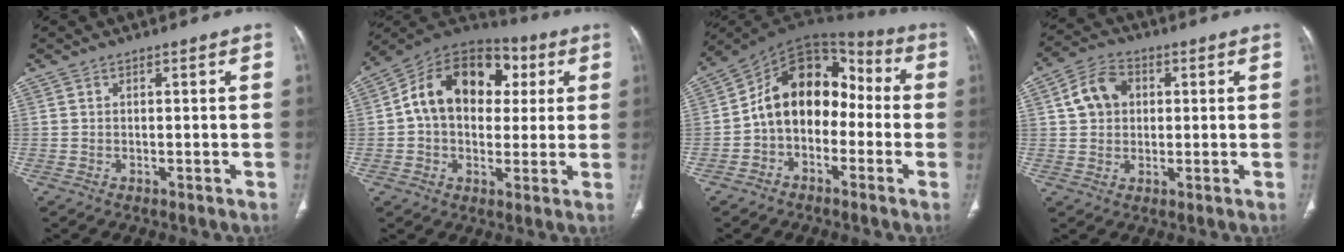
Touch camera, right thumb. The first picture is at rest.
{"total": 18.5, "force": [3.3, 13.4, 12.3], "torque": [-0.167, 0.026, 0.043]}
{"total": 14.7, "force": [-2.1, 10.6, 9.9], "torque": [-0.123, 0.068, -0.052]}
{"total": 8.9, "force": [2.3, 6.6, 5.5], "torque": [-0.089, 0.010, 0.038]}